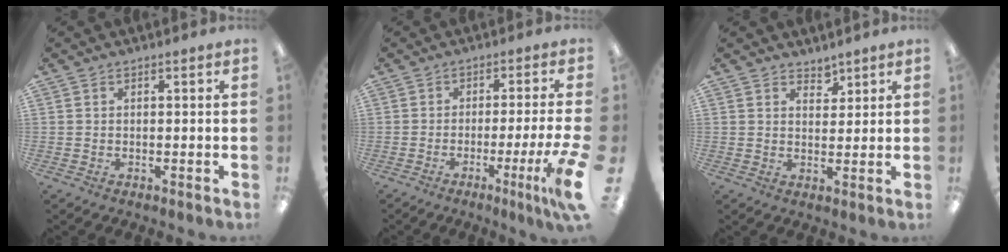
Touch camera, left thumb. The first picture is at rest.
{"total": 7.6, "force": [-2.9, -0.8, 7.0], "torque": [-0.111, -0.014, -0.046]}
{"total": 3.2, "force": [2.9, 1.5, 0.1], "torque": [0.007, -0.024, 0.052]}